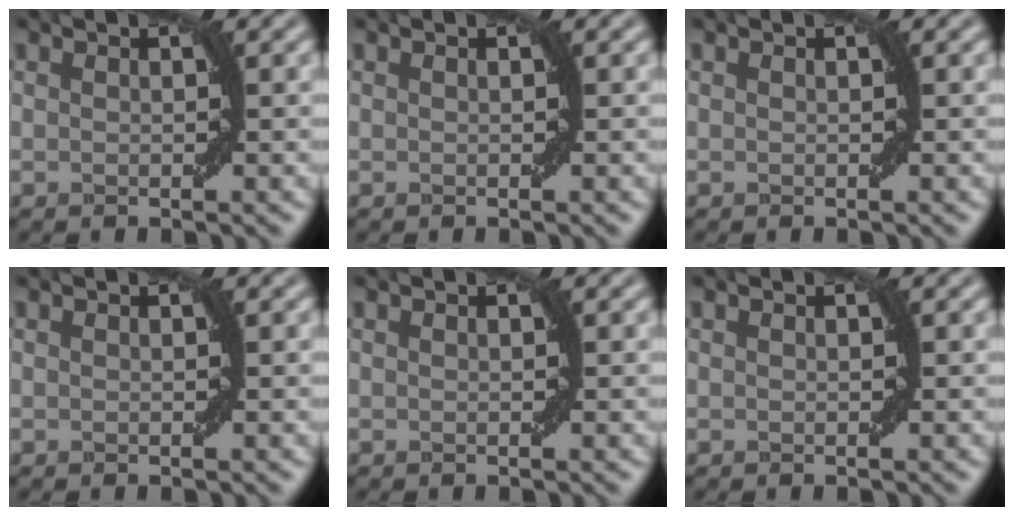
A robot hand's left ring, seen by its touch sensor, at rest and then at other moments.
{"total": 0.0}
{"total": 0.0}
{"total": 0.0}
{"total": 0.0}
{"total": 0.0}